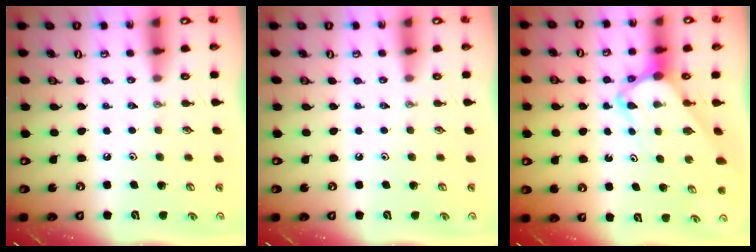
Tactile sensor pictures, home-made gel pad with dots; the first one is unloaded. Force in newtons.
{"total": 0.0}
{"total": 4.3, "press": 4.3, "slide": 0.5}